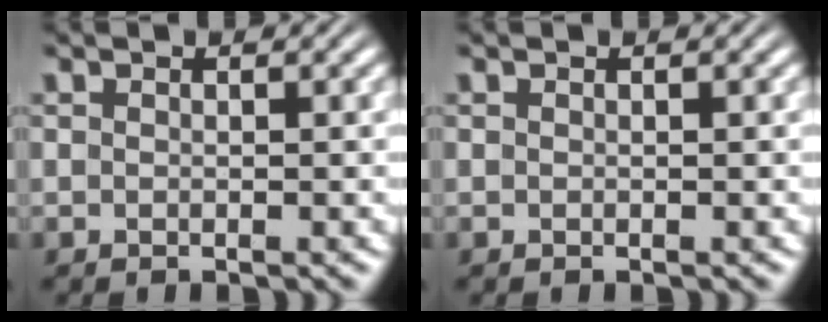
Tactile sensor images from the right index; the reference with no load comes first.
{"total": 0.0}